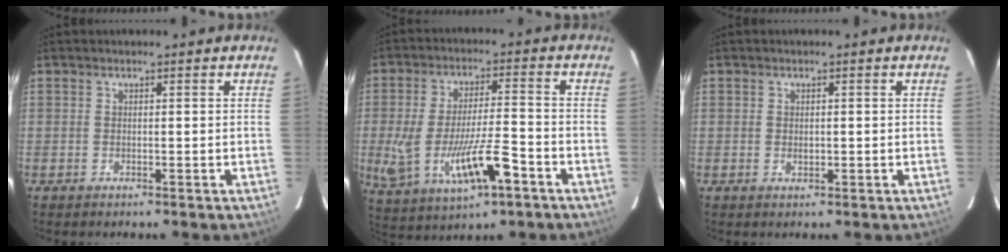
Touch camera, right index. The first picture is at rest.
{"total": 14.5, "force": [-5.2, 4.2, 12.9], "torque": [-0.260, -0.023, -0.073]}
{"total": 1.2, "force": [0.0, 0.9, 0.7], "torque": [-0.010, 0.000, 0.002]}